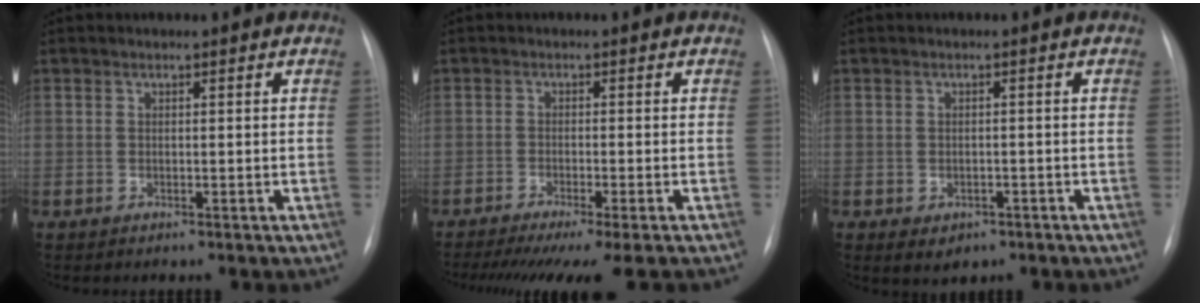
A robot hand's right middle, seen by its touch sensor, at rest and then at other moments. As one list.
[{"total": 10.6, "force": [-8.6, -0.3, 6.2], "torque": [-0.081, -0.031, -0.130]}, {"total": 2.9, "force": [-1.4, 2.1, 1.4], "torque": [-0.016, 0.003, -0.006]}]